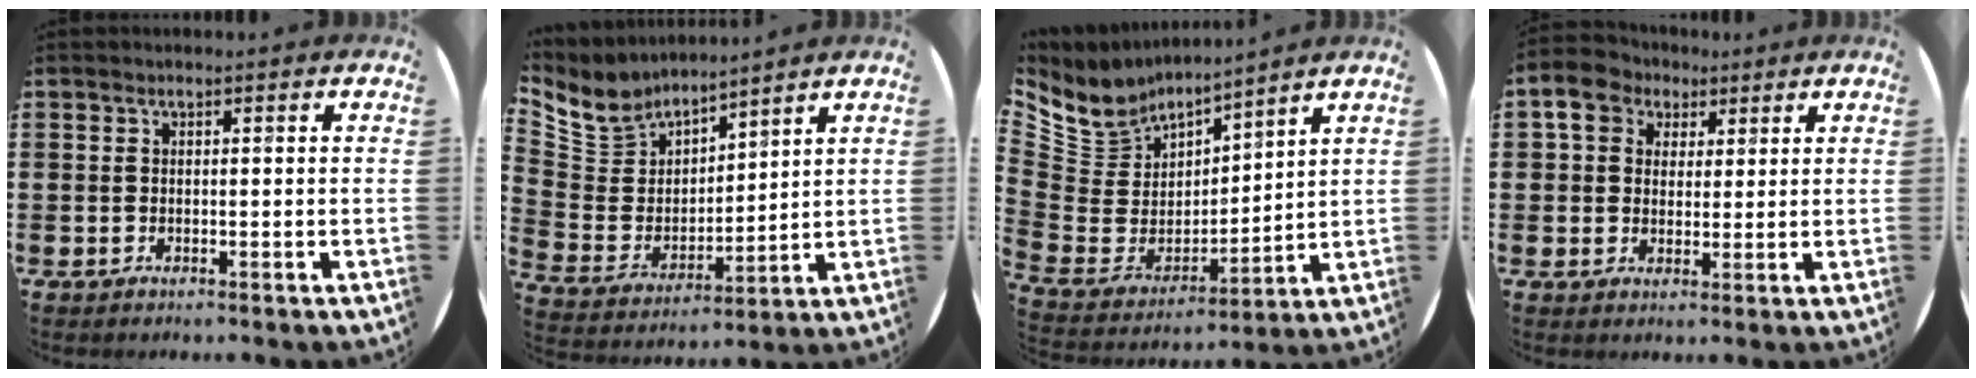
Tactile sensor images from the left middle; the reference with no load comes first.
{"total": 6.2, "force": [5.7, 2.4, -0.2], "torque": [-0.041, -0.053, 0.105]}
{"total": 6.5, "force": [5.5, 3.4, -0.6], "torque": [-0.038, -0.058, 0.102]}
{"total": 5.1, "force": [2.9, 4.1, 1.0], "torque": [-0.033, 0.014, 0.053]}